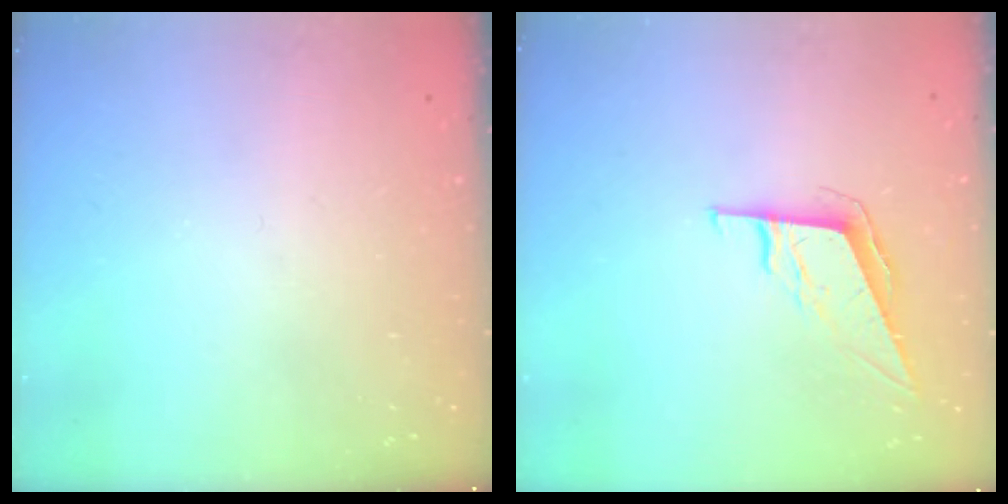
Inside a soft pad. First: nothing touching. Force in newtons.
{"total": 7.4, "press": 7.1, "slide": 2.2}